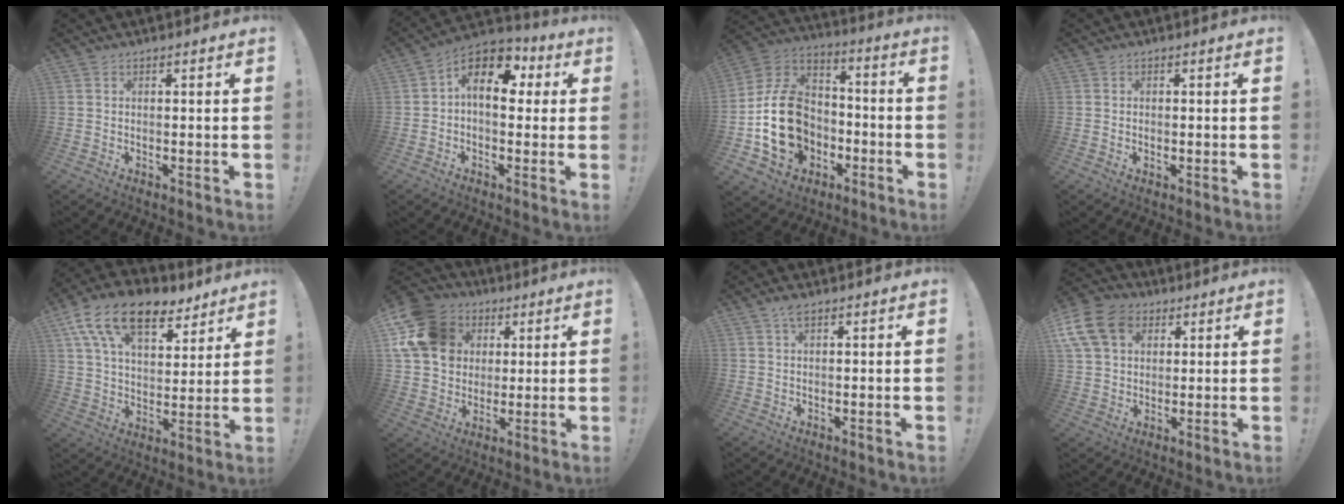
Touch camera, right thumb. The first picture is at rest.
{"total": 11.9, "force": [3.2, 7.4, 8.7], "torque": [-0.144, 0.005, 0.061]}
{"total": 19.1, "force": [-4.6, 15.1, 10.8], "torque": [-0.199, 0.032, -0.064]}
{"total": 0.5, "force": [0.0, 0.5, 0.2], "torque": [-0.012, 0.006, 0.001]}
{"total": 18.4, "force": [10.9, 9.8, 11.0], "torque": [-0.190, -0.053, 0.196]}
{"total": 18.0, "force": [5.5, 14.8, 8.8], "torque": [-0.161, -0.014, 0.115]}
{"total": 2.1, "force": [1.2, 0.6, 1.7], "torque": [-0.036, 0.002, 0.021]}
{"total": 15.1, "force": [5.8, 11.3, 8.3], "torque": [-0.155, -0.022, 0.113]}